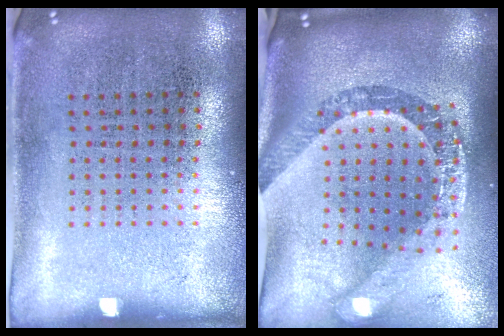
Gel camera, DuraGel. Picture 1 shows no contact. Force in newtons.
{"total": 3.3, "press": 2.4, "slide": 2.3}